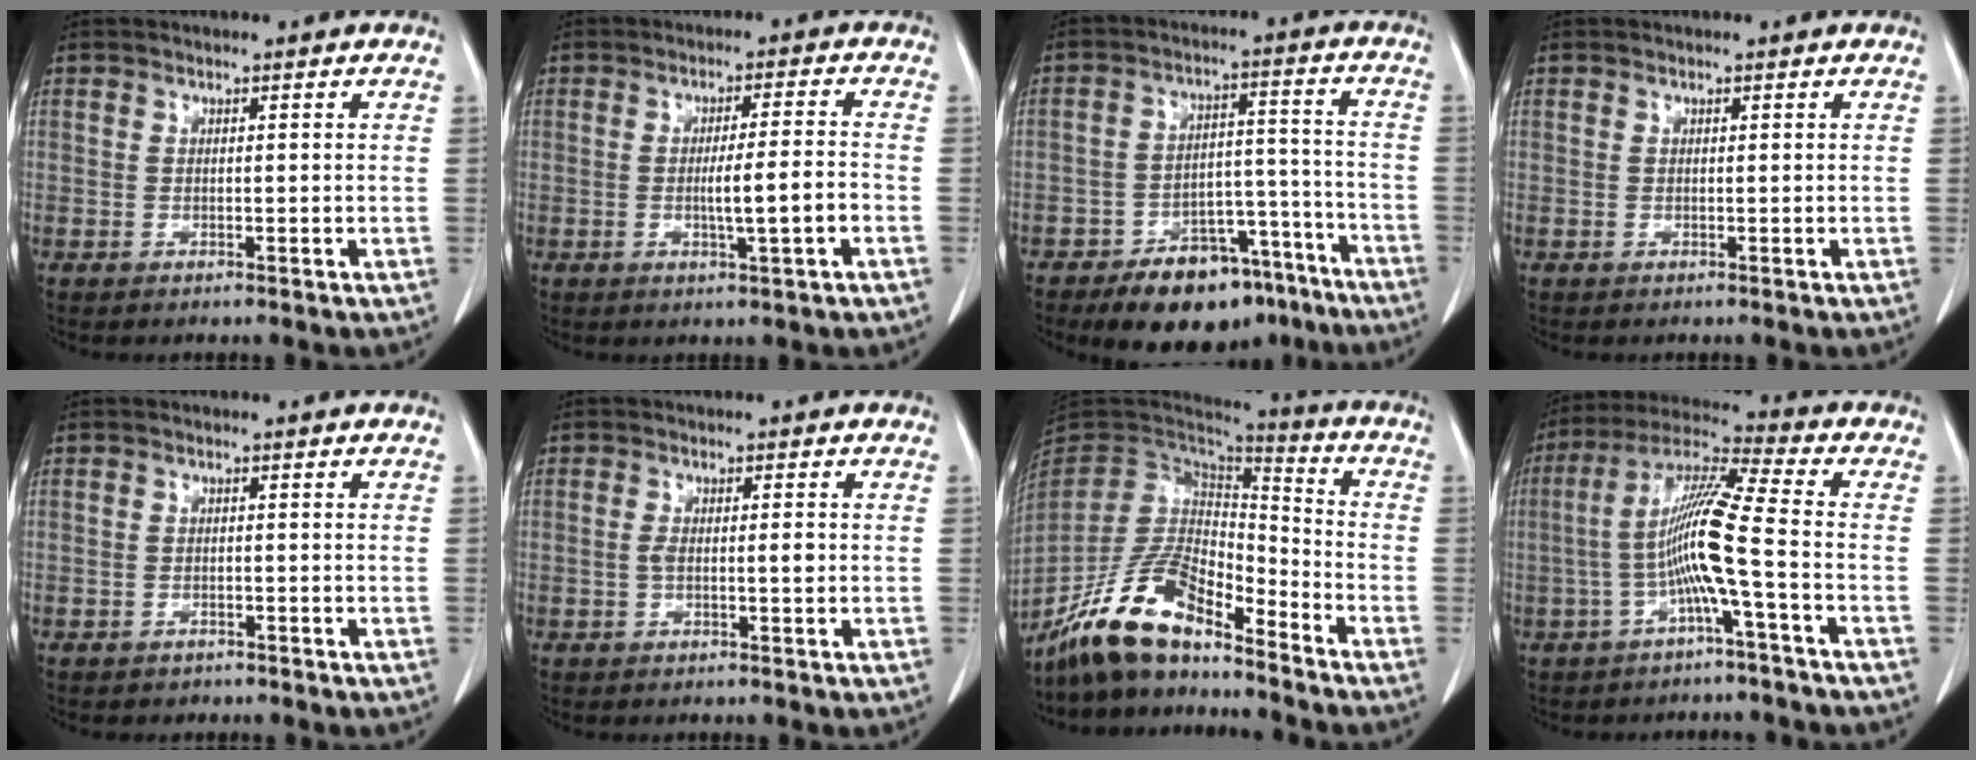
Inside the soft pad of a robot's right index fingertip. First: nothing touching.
{"total": 6.0, "force": [-1.5, -0.2, 5.8], "torque": [-0.095, -0.004, -0.022]}
{"total": 14.2, "force": [-10.5, 6.7, 6.8], "torque": [-0.072, 0.045, -0.157]}
{"total": 0.0}
{"total": 1.4, "force": [-1.1, 0.9, 0.1], "torque": [-0.009, 0.002, -0.017]}
{"total": 2.4, "force": [-0.3, 0.6, 2.3], "torque": [-0.044, 0.004, -0.004]}
{"total": 15.0, "force": [-12.0, 4.5, 7.7], "torque": [-0.145, 0.014, -0.227]}
{"total": 10.1, "force": [-2.5, -1.1, 9.8], "torque": [-0.193, 0.018, -0.053]}